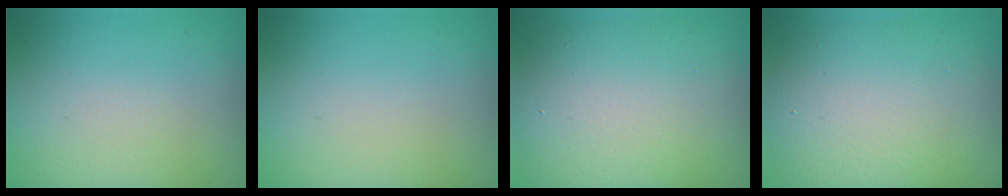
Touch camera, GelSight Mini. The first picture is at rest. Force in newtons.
{"total": 0.0}
{"total": 10.1, "press": 10.1, "slide": 0.6}
{"total": 10.5, "press": 10.5, "slide": 0.1}